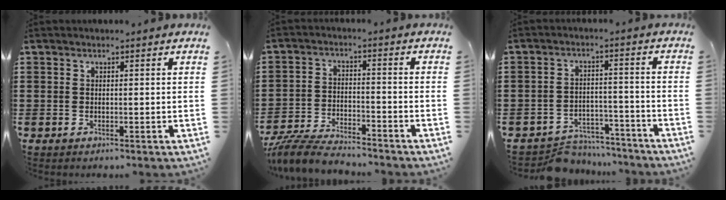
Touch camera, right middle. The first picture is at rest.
{"total": 6.6, "force": [-6.3, 0.7, 1.9], "torque": [-0.046, 0.003, -0.123]}
{"total": 5.4, "force": [-5.3, 1.0, 0.3], "torque": [-0.004, 0.014, -0.108]}